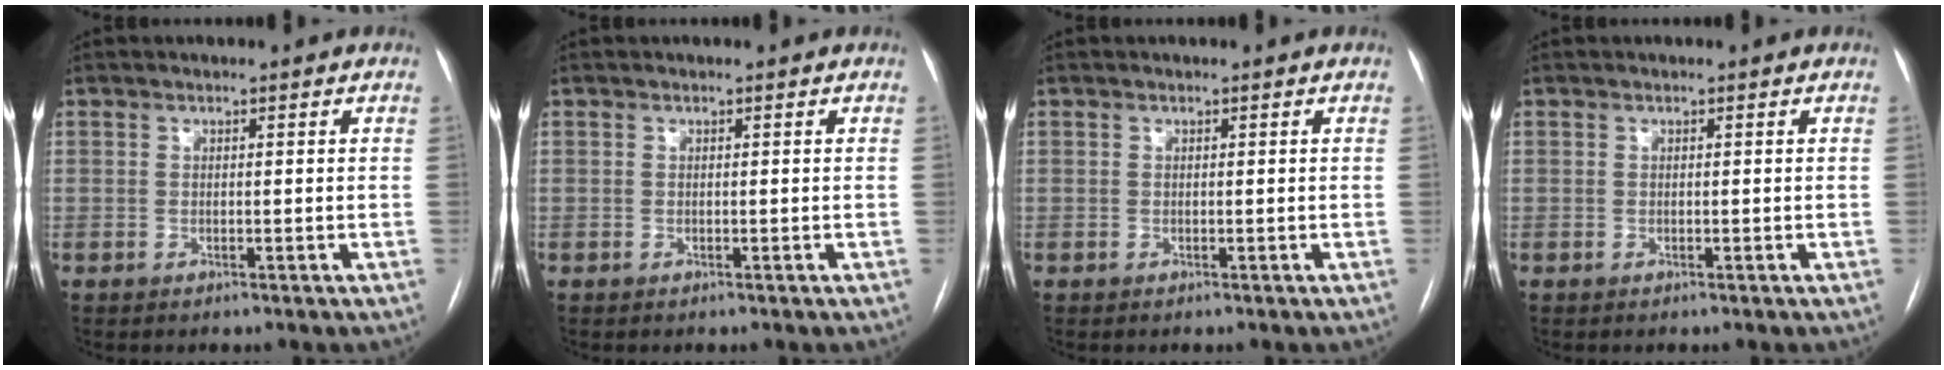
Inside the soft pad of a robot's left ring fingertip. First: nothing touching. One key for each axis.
{"total": 0.0}
{"total": 0.0}
{"total": 0.0}